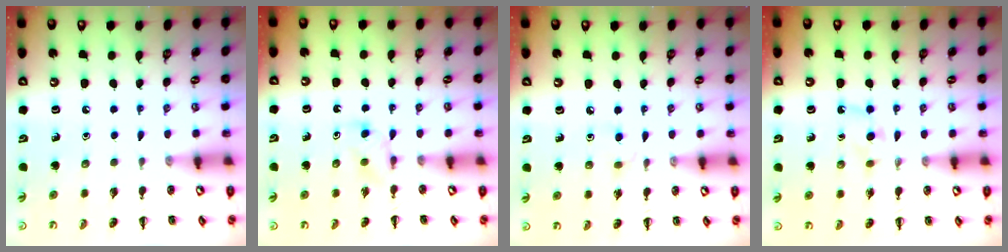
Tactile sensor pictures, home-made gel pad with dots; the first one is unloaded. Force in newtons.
{"total": 2.7, "press": 2.4, "slide": 1.1}
{"total": 5.2, "press": 4.8, "slide": 2.0}
{"total": 3.8, "press": 3.4, "slide": 1.8}